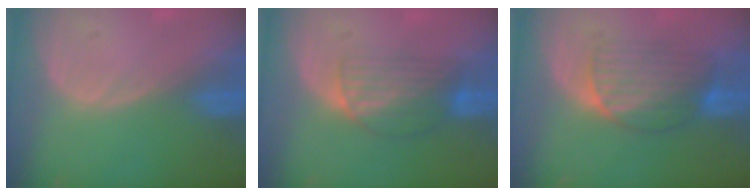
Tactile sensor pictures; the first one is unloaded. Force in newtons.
{"total": 6.5, "press": 5.5, "slide": 3.5}
{"total": 6.7, "press": 6.4, "slide": 1.8}